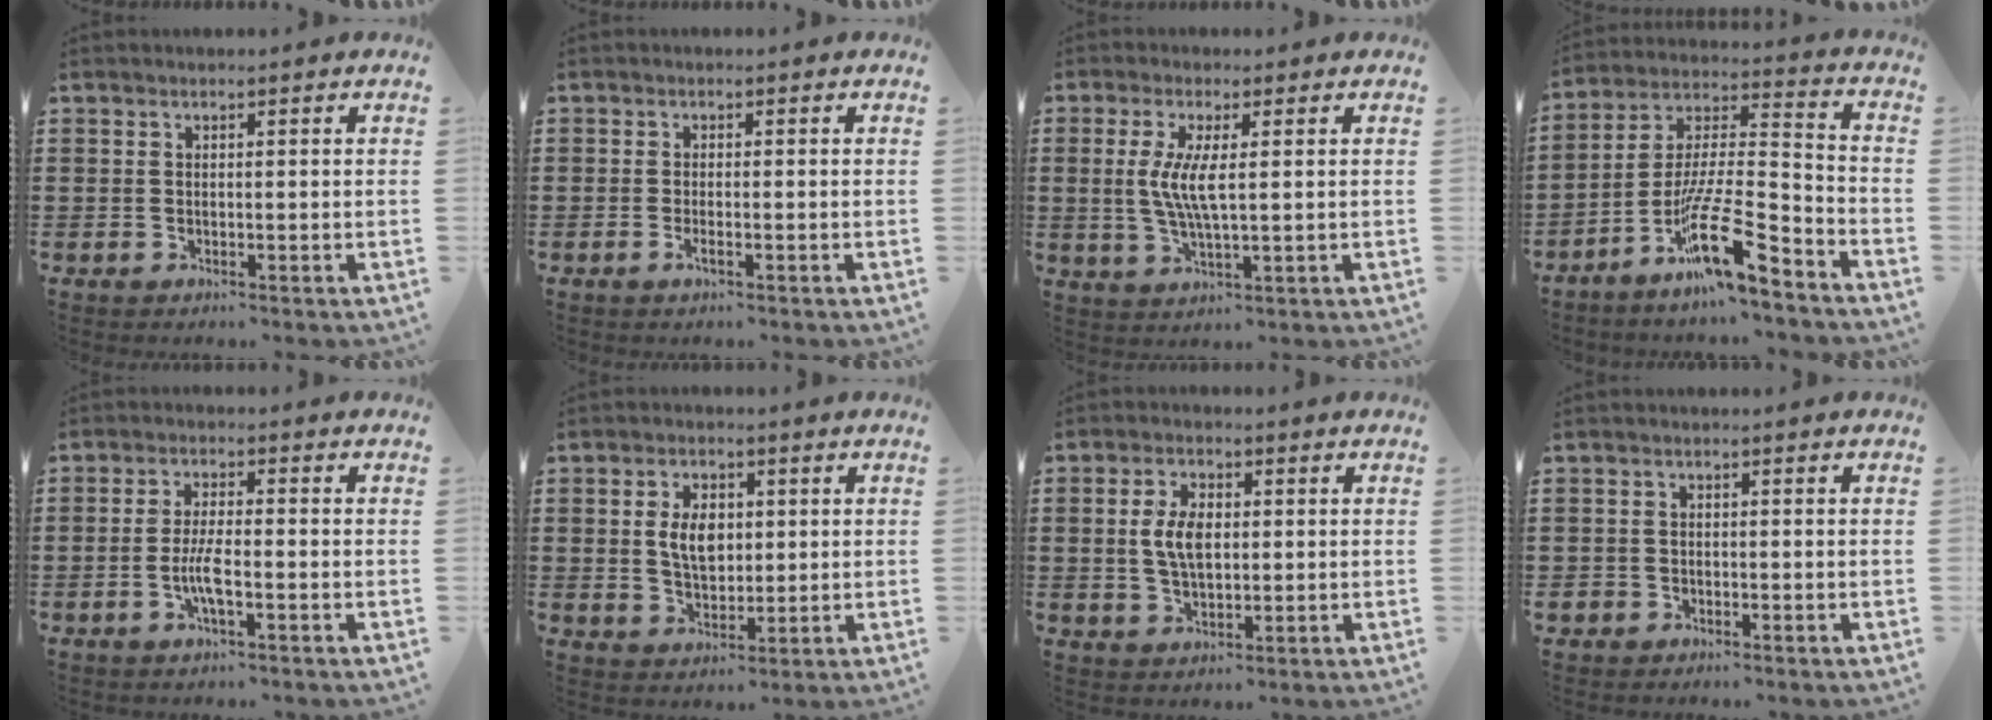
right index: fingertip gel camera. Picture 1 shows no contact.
{"total": 1.2, "force": [-0.6, 0.2, 1.0], "torque": [-0.027, -0.006, -0.013]}
{"total": 5.9, "force": [0.6, 1.1, 5.8], "torque": [-0.124, -0.007, 0.003]}
{"total": 15.1, "force": [-10.1, 2.5, 10.9], "torque": [-0.207, 0.018, -0.184]}
{"total": 4.6, "force": [-1.5, 1.0, 4.2], "torque": [-0.093, -0.004, -0.033]}
{"total": 5.4, "force": [0.7, 3.3, 4.2], "torque": [-0.080, 0.003, 0.005]}
{"total": 5.7, "force": [0.5, 3.2, 4.7], "torque": [-0.111, 0.008, 0.002]}
{"total": 1.3, "force": [-0.9, 0.8, 0.1], "torque": [-0.005, 0.002, -0.022]}